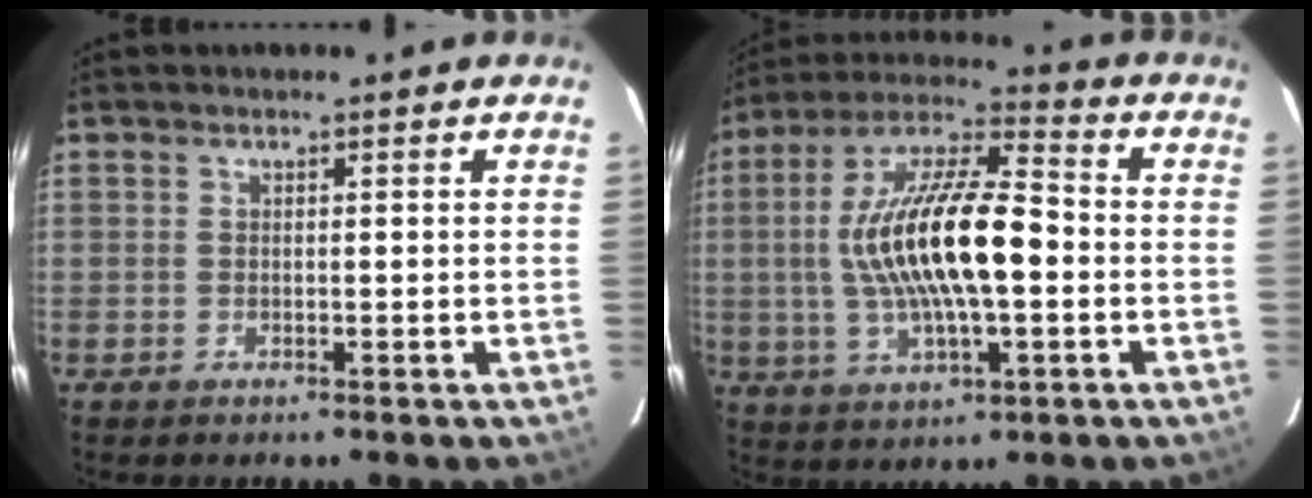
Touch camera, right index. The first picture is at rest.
{"total": 18.7, "force": [-1.0, 5.9, 17.7], "torque": [-0.335, 0.011, -0.022]}